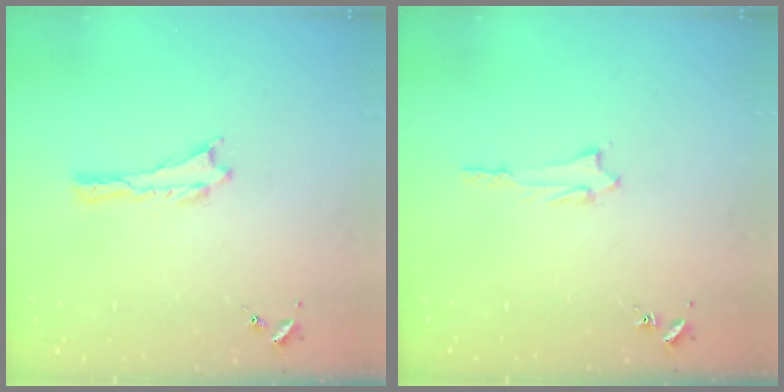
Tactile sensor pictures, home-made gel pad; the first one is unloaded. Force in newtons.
{"total": 1.4, "press": 1.4, "slide": 0.2}